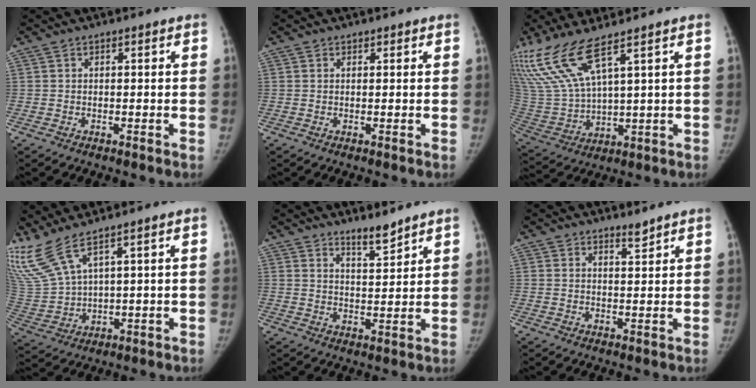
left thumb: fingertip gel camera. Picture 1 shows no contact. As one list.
[{"total": 0.5, "force": [0.4, 0.3, 0.0], "torque": [-0.001, -0.002, 0.004]}, {"total": 12.8, "force": [8.5, 2.5, 9.2], "torque": [-0.214, -0.037, 0.192]}, {"total": 9.6, "force": [7.5, 1.3, 5.9], "torque": [-0.147, -0.035, 0.177]}, {"total": 4.4, "force": [3.9, 0.7, 1.9], "torque": [-0.020, -0.039, 0.066]}, {"total": 1.7, "force": [1.6, 0.2, 0.4], "torque": [0.004, -0.017, 0.026]}]